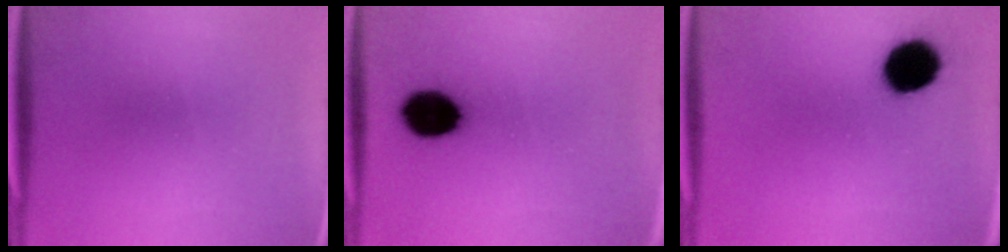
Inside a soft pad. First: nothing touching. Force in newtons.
{"total": 9.4}
{"total": 10.5}